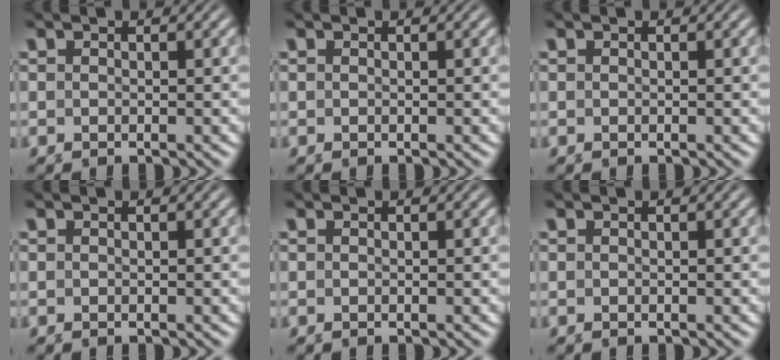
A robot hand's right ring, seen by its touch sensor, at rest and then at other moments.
{"total": 0.0}
{"total": 0.0}
{"total": 0.0}
{"total": 0.0}
{"total": 0.0}